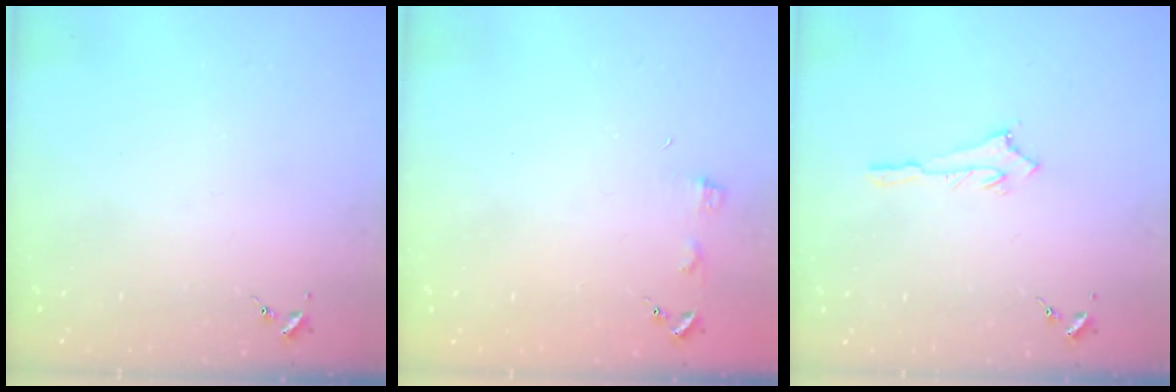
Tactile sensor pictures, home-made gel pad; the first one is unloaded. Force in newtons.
{"total": 3.3, "press": 3.3, "slide": 0.4}
{"total": 2.7, "press": 2.7, "slide": 0.2}